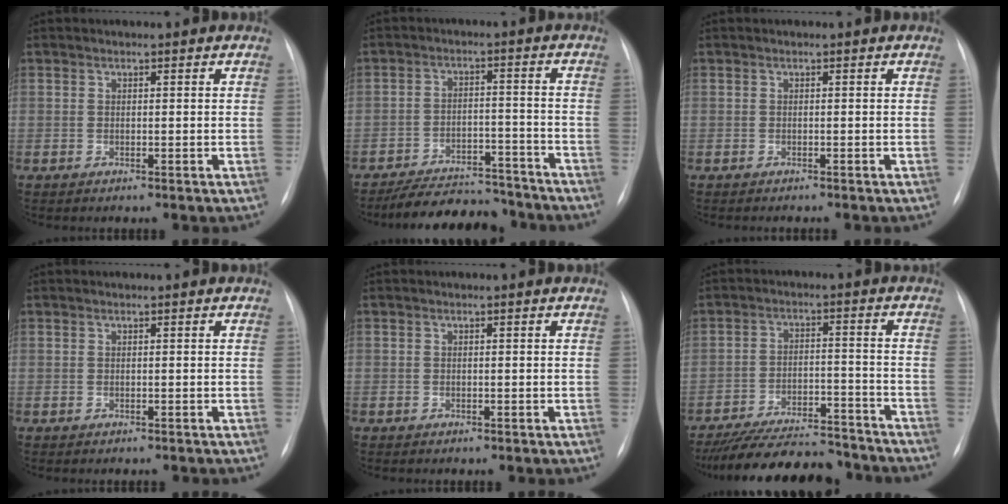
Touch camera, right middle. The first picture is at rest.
{"total": 11.9, "force": [-11.0, 3.5, 3.0], "torque": [-0.032, 0.015, -0.160]}
{"total": 2.1, "force": [-1.9, 0.3, 0.9], "torque": [-0.011, -0.004, -0.021]}
{"total": 1.4, "force": [-1.2, 0.4, 0.5], "torque": [-0.008, -0.002, -0.014]}
{"total": 0.5, "force": [-0.3, 0.4, 0.0], "torque": [-0.004, 0.002, -0.005]}
{"total": 18.0, "force": [-16.3, 3.9, 6.5], "torque": [-0.122, 0.005, -0.240]}